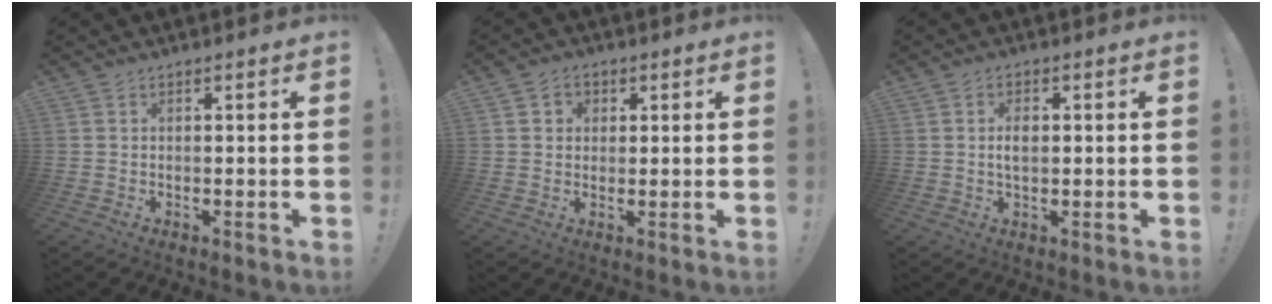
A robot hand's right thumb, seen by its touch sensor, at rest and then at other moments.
{"total": 3.5, "force": [0.9, 3.2, 1.0], "torque": [-0.019, 0.004, 0.017]}
{"total": 3.4, "force": [0.2, 1.9, 2.8], "torque": [-0.044, 0.002, 0.000]}